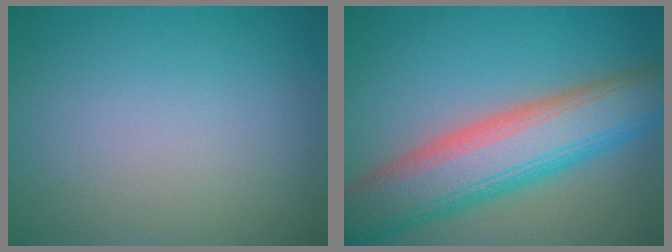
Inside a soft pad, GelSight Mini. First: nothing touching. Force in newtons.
{"total": 9.9, "press": 9.9, "slide": 0.4}